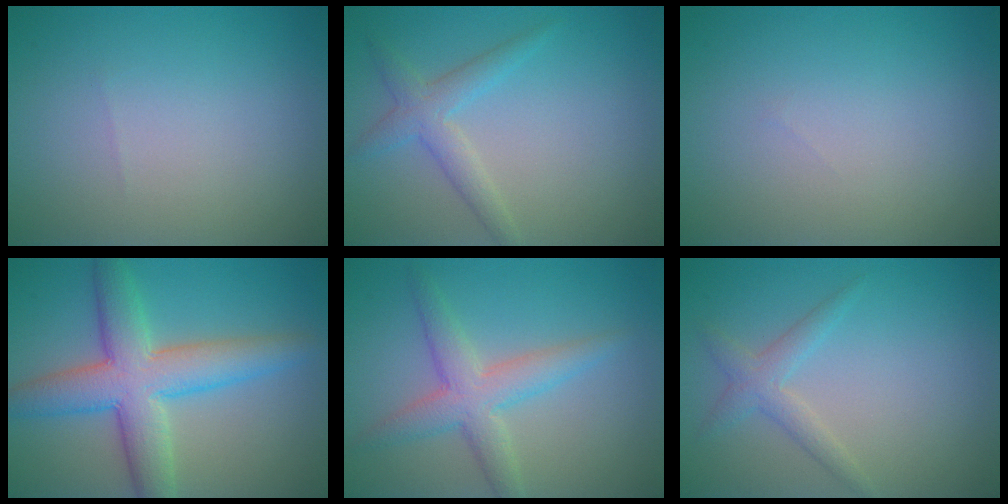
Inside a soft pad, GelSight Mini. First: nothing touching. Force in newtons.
{"total": 2.6, "press": 2.6, "slide": 0.1}
{"total": 0.0}
{"total": 7.5, "press": 7.5, "slide": 0.2}
{"total": 4.0, "press": 4.0, "slide": 0.1}
{"total": 2.0, "press": 2.0, "slide": 0.1}